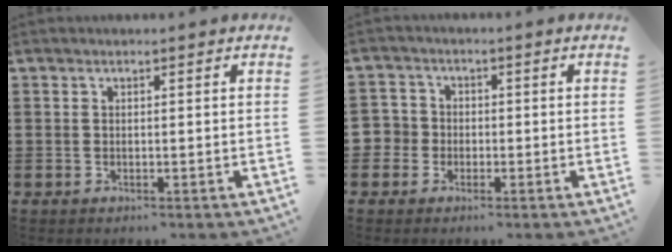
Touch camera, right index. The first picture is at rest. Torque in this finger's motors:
{"motor_torque": [-0.66, 1.12, 0.02, -0.01]}